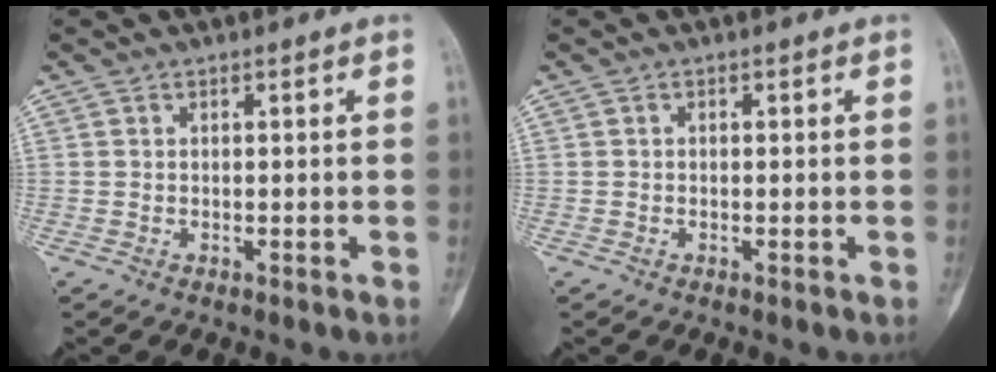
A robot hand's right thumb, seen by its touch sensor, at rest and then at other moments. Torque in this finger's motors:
{"motor_torque": [-0.47, -0.19, 0.00, -0.09, -0.02]}